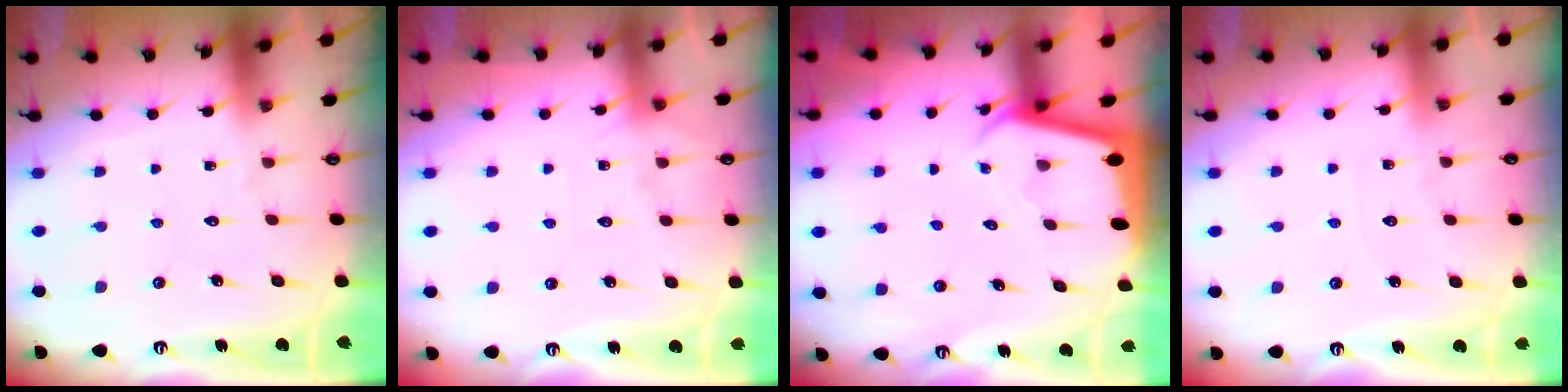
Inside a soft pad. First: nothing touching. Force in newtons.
{"total": 6.4, "press": 6.4, "slide": 0.7}
{"total": 2.0, "press": 2.0, "slide": 0.1}
{"total": 2.1, "press": 2.1, "slide": 0.3}